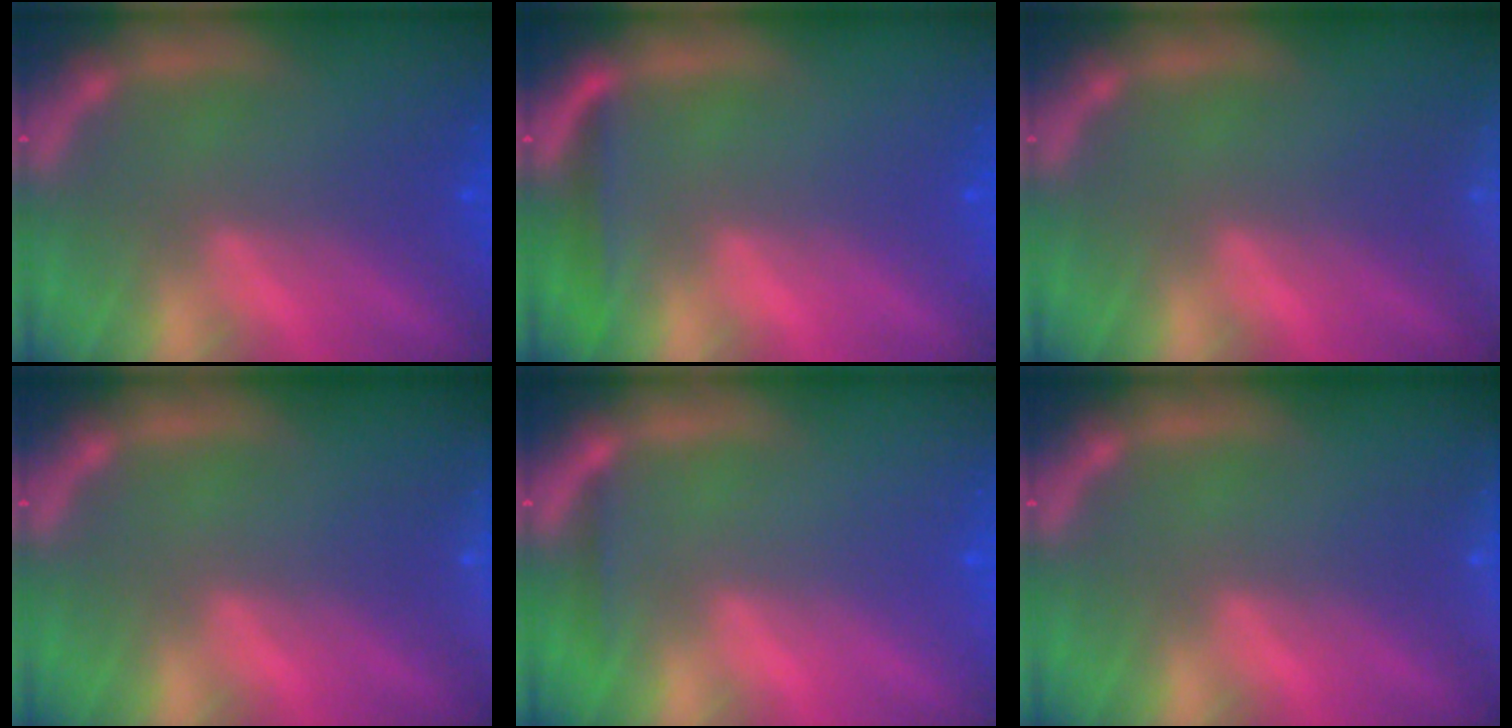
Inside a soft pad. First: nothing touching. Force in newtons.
{"total": 1.9}
{"total": 8.0}
{"total": 3.0}
{"total": 0.9}
{"total": 3.0}